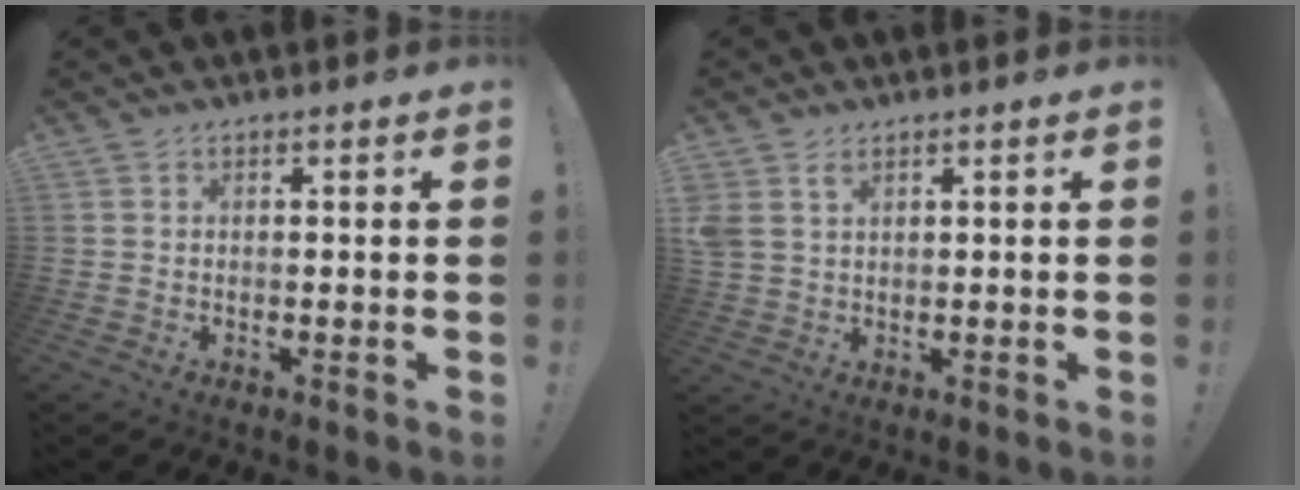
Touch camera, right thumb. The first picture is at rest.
{"total": 3.6, "force": [2.0, 2.3, 1.9], "torque": [-0.036, -0.005, 0.040]}